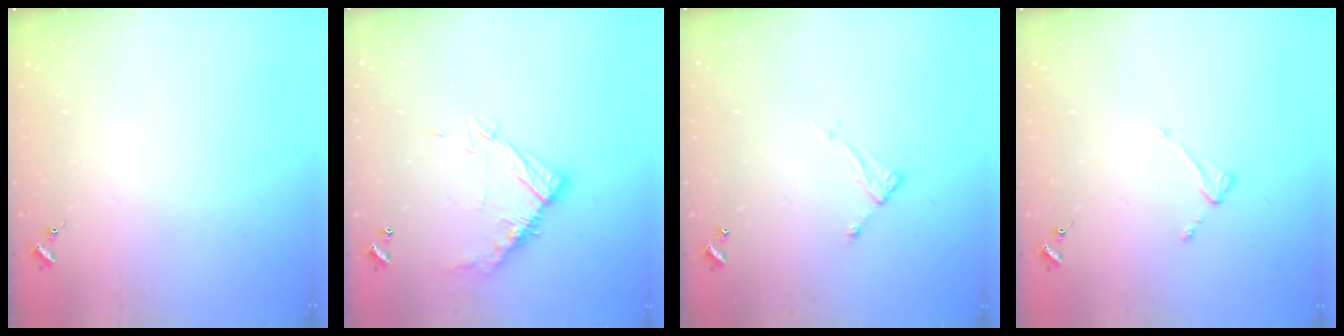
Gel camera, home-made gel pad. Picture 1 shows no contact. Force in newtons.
{"total": 13.1, "press": 13.1, "slide": 1.1}
{"total": 5.0, "press": 5.0, "slide": 0.2}
{"total": 3.8, "press": 3.8, "slide": 0.3}